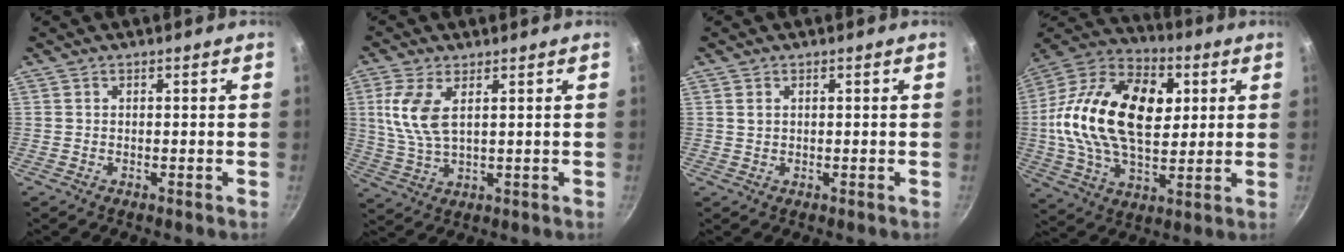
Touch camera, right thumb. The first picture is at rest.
{"total": 8.4, "force": [2.5, 3.9, 7.0], "torque": [-0.149, -0.008, 0.055]}
{"total": 1.2, "force": [0.5, 0.9, 0.6], "torque": [-0.011, 0.000, 0.009]}
{"total": 26.1, "force": [4.0, 15.9, 20.3], "torque": [-0.353, 0.015, 0.056]}